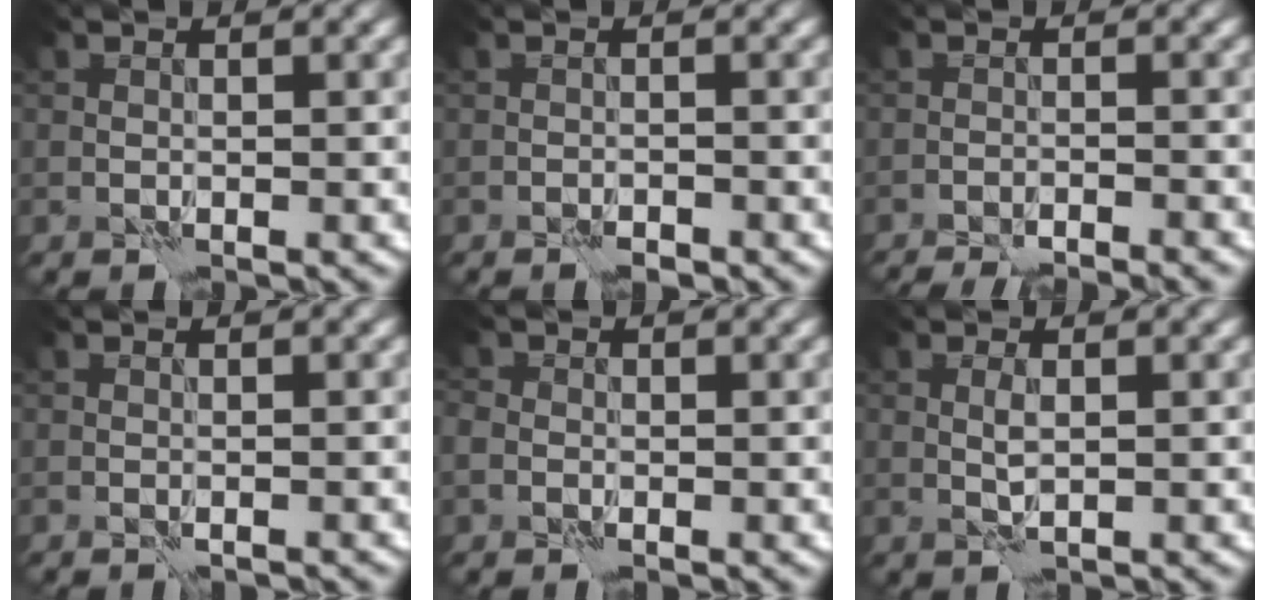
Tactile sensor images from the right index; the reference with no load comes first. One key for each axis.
{"total": 1.3, "fx": -1.1, "fy": 0.4, "fz": 0.6, "tx": -0.007, "ty": 0.002, "tz": -0.020}
{"total": 5.0, "fx": -4.8, "fy": 0.7, "fz": 1.5, "tx": -0.020, "ty": 0.002, "tz": -0.070}
{"total": 1.1, "fx": -1.0, "fy": 0.0, "fz": 0.5, "tx": -0.010, "ty": 0.002, "tz": -0.016}
{"total": 1.4, "fx": -0.7, "fy": 1.1, "fz": 0.5, "tx": -0.002, "ty": 0.000, "tz": -0.016}
{"total": 1.1, "fx": 0.2, "fy": 0.3, "fz": 1.0, "tx": -0.024, "ty": 0.000, "tz": 0.004}